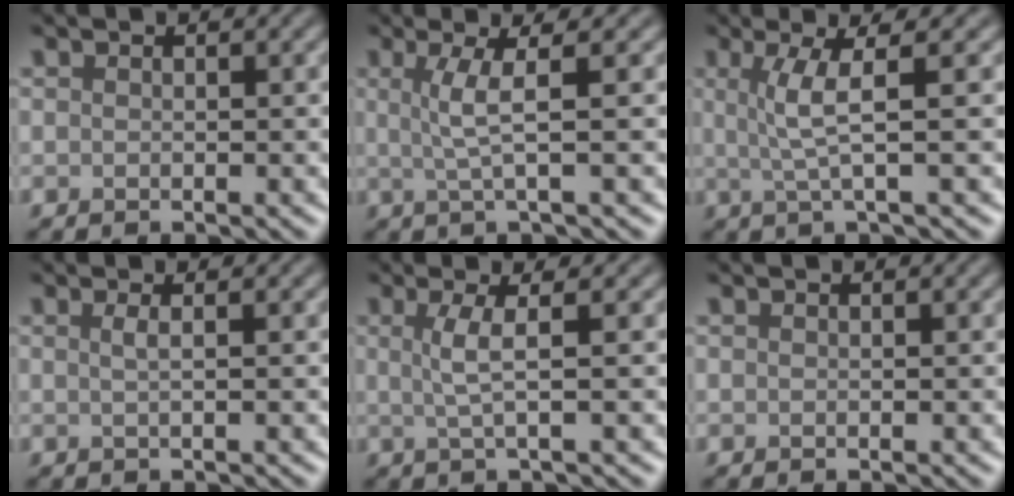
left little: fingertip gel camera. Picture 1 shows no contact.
{"total": 3.3, "force": [0.5, 0.6, 3.2], "torque": [-0.062, 0.001, 0.011]}
{"total": 3.7, "force": [0.6, 0.6, 3.6], "torque": [-0.068, 0.002, 0.015]}
{"total": 1.4, "force": [0.3, 0.5, 1.2], "torque": [-0.016, 0.002, -0.001]}
{"total": 2.9, "force": [0.4, 0.6, 2.8], "torque": [-0.053, 0.000, 0.006]}
{"total": 0.0}